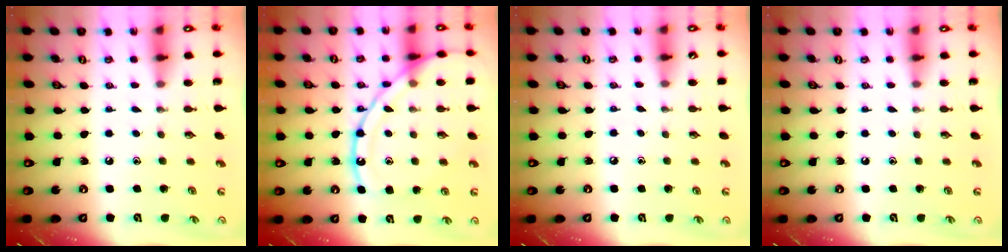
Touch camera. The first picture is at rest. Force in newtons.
{"total": 15.3, "press": 15.2, "slide": 1.6}
{"total": 2.3, "press": 2.3, "slide": 0.4}
{"total": 0.0}